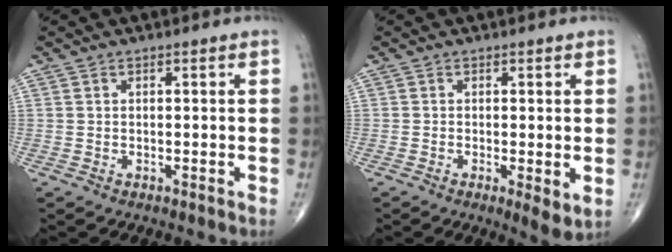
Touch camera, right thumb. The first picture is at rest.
{"total": 3.8, "force": [-0.7, 1.1, 3.6], "torque": [-0.062, -0.014, -0.015]}